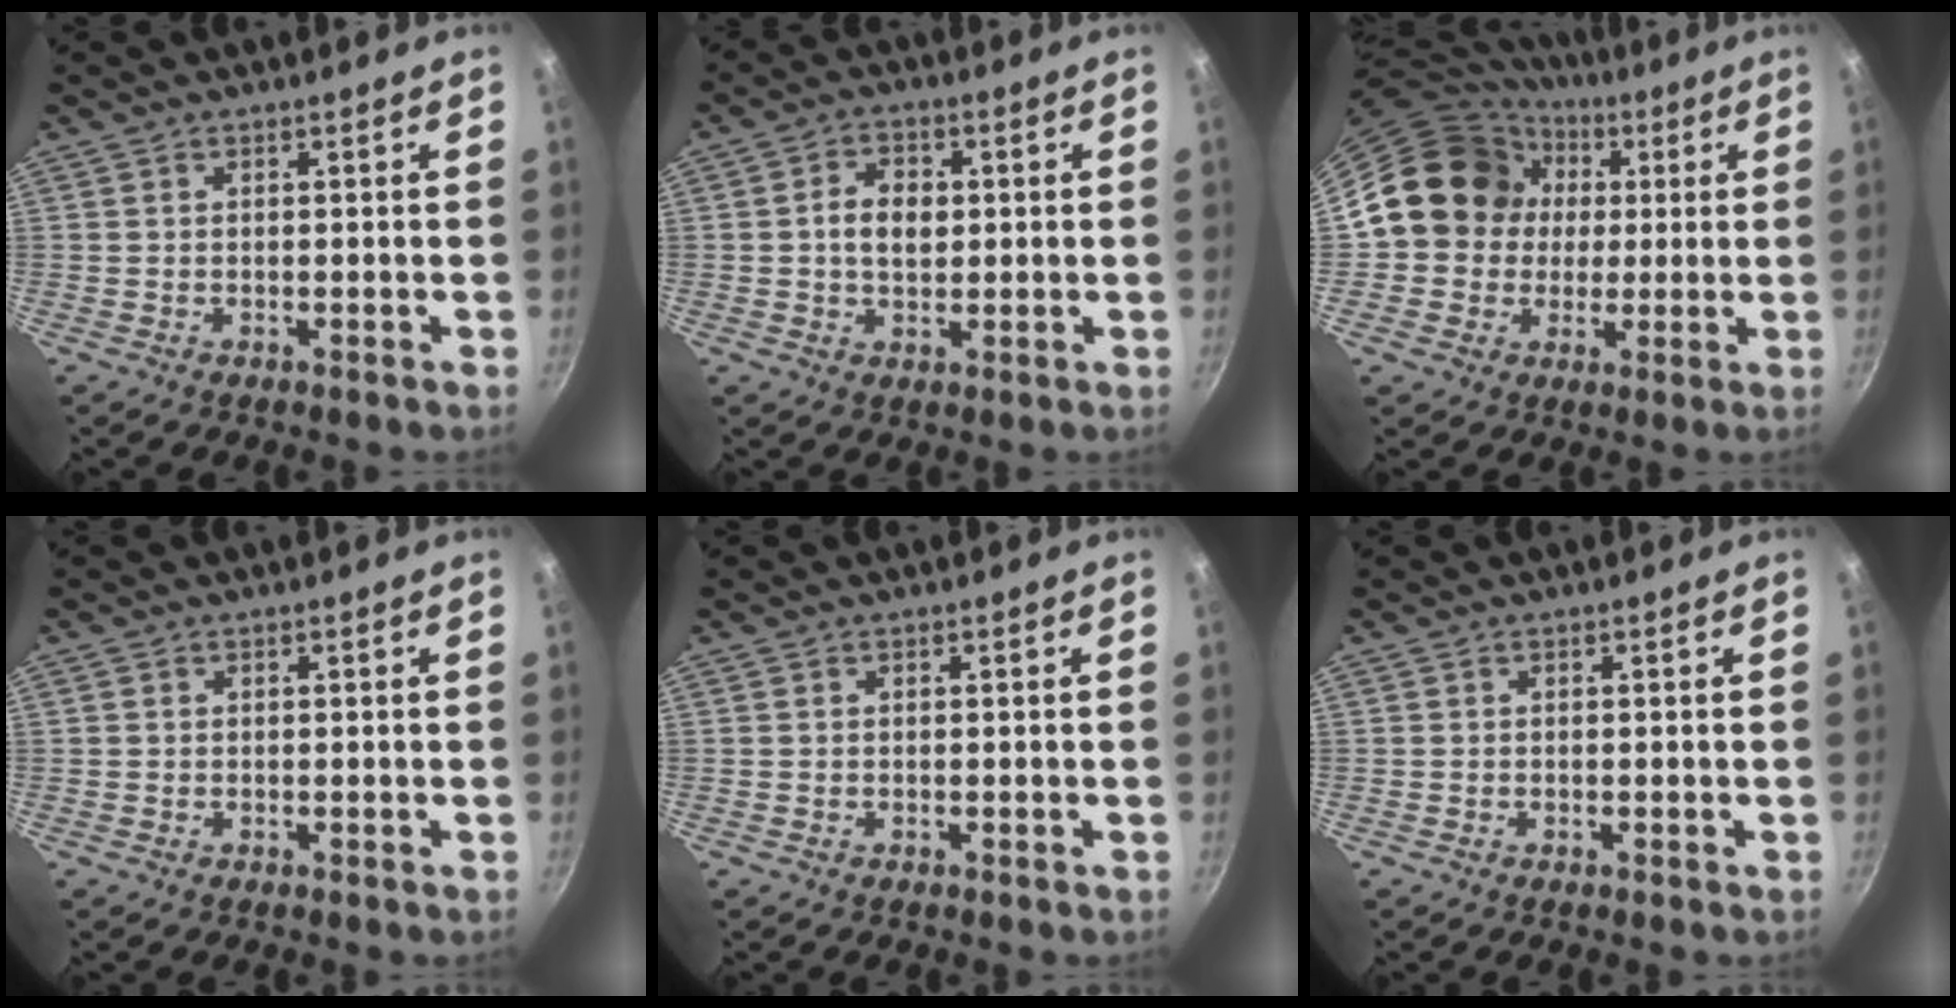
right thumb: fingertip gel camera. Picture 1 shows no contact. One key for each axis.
{"total": 6.1, "fx": 0.5, "fy": 4.3, "fz": 4.4, "tx": -0.058, "ty": 0.007, "tz": 0.004}
{"total": 15.6, "fx": 2.2, "fy": 14.1, "fz": 6.2, "tx": -0.079, "ty": 0.020, "tz": 0.027}
{"total": 0.0}
{"total": 0.0}
{"total": 0.0}